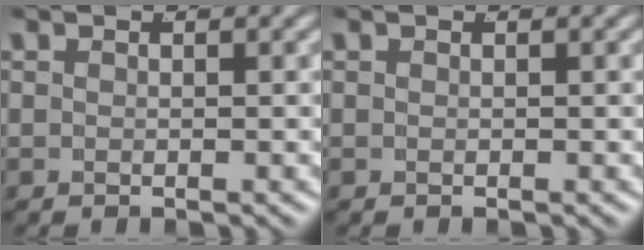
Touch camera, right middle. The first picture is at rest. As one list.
[{"total": 0.0}]